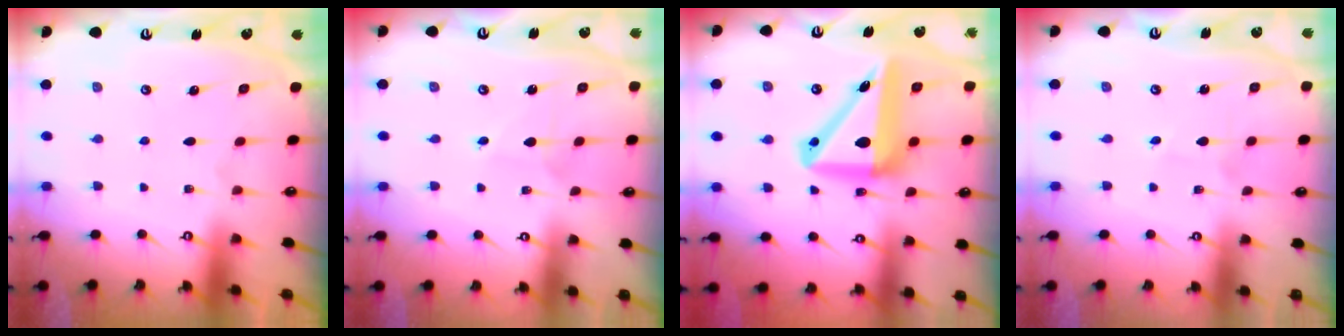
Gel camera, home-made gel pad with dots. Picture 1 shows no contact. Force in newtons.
{"total": 3.3, "press": 3.3, "slide": 0.3}
{"total": 14.2, "press": 13.9, "slide": 2.8}
{"total": 0.5, "press": 0.5, "slide": 0.0}